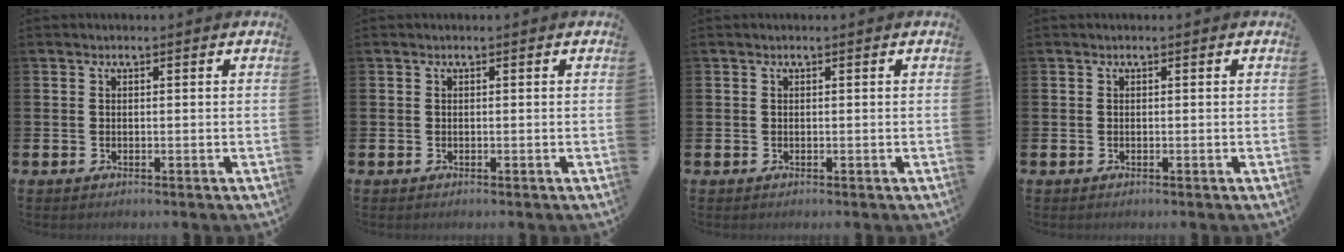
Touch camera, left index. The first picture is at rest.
{"total": 0.0}
{"total": 0.0}
{"total": 0.0}